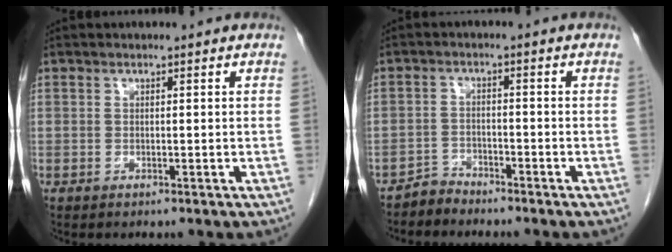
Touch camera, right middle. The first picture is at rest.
{"total": 2.4, "force": [-2.3, 0.6, -0.6], "torque": [0.017, -0.003, -0.044]}